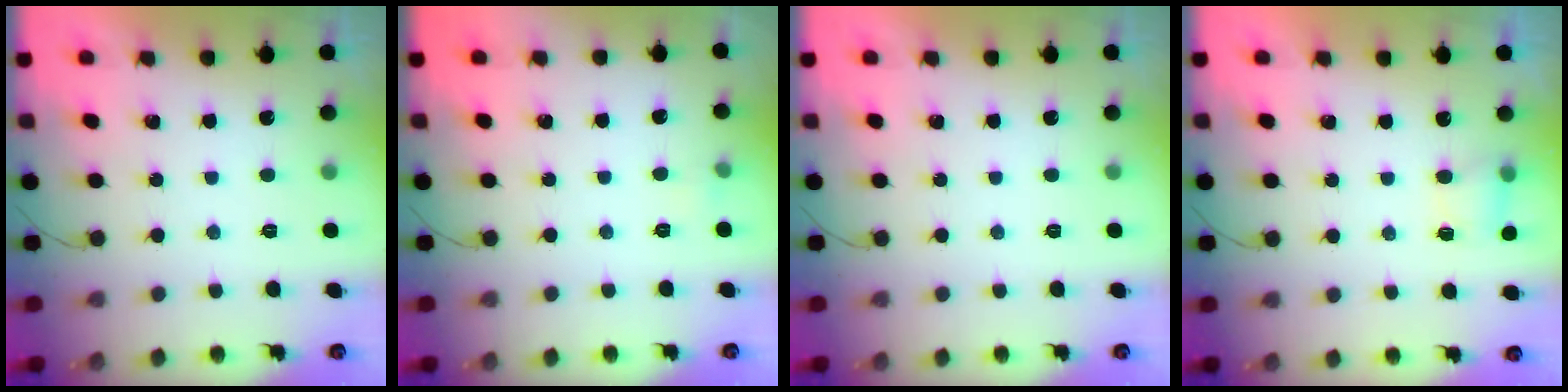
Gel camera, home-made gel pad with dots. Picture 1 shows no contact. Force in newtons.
{"total": 3.2, "press": 2.9, "slide": 1.3}
{"total": 0.0}
{"total": 4.4, "press": 4.3, "slide": 1.0}